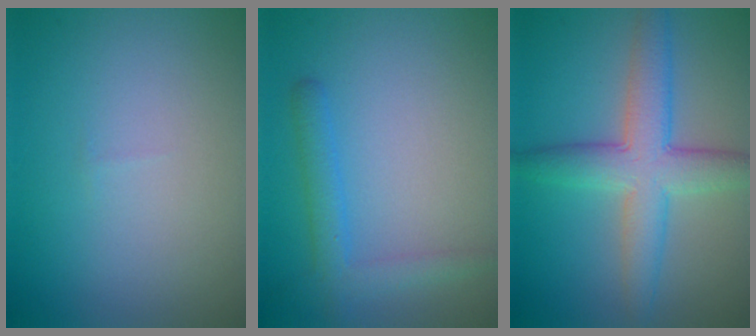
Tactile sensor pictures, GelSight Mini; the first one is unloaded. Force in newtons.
{"total": 2.6, "press": 2.6, "slide": 0.1}
{"total": 5.8, "press": 5.8, "slide": 0.2}